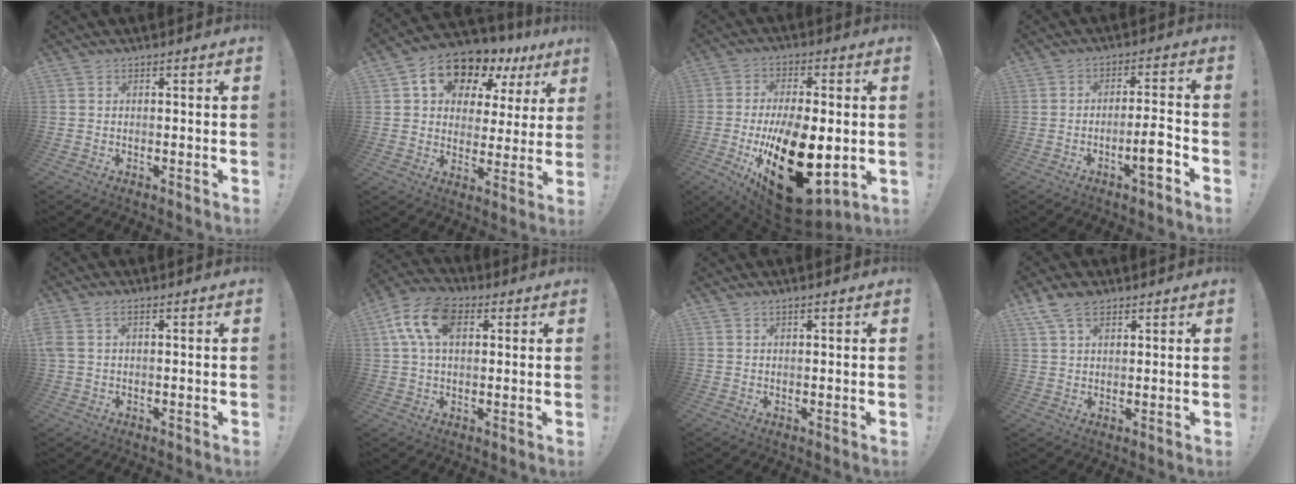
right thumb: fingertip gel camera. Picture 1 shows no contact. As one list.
[{"total": 13.0, "force": [8.5, 7.7, 6.2], "torque": [-0.109, -0.056, 0.151]}, {"total": 27.5, "force": [-5.9, 13.8, 23.0], "torque": [-0.360, 0.015, -0.071]}, {"total": 7.8, "force": [-3.7, 1.4, 6.7], "torque": [-0.091, 0.014, -0.062]}, {"total": 3.0, "force": [1.0, 1.3, 2.4], "torque": [-0.047, 0.004, 0.022]}, {"total": 13.6, "force": [4.7, 8.1, 9.8], "torque": [-0.176, 0.000, 0.088]}, {"total": 1.2, "force": [0.9, 0.1, 0.7], "torque": [-0.010, -0.003, 0.016]}, {"total": 7.1, "force": [4.6, 3.9, 3.9], "torque": [-0.067, -0.012, 0.088]}]